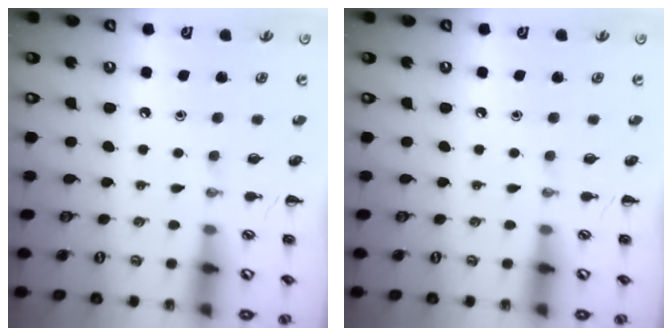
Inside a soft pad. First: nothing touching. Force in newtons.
{"total": 0.0}